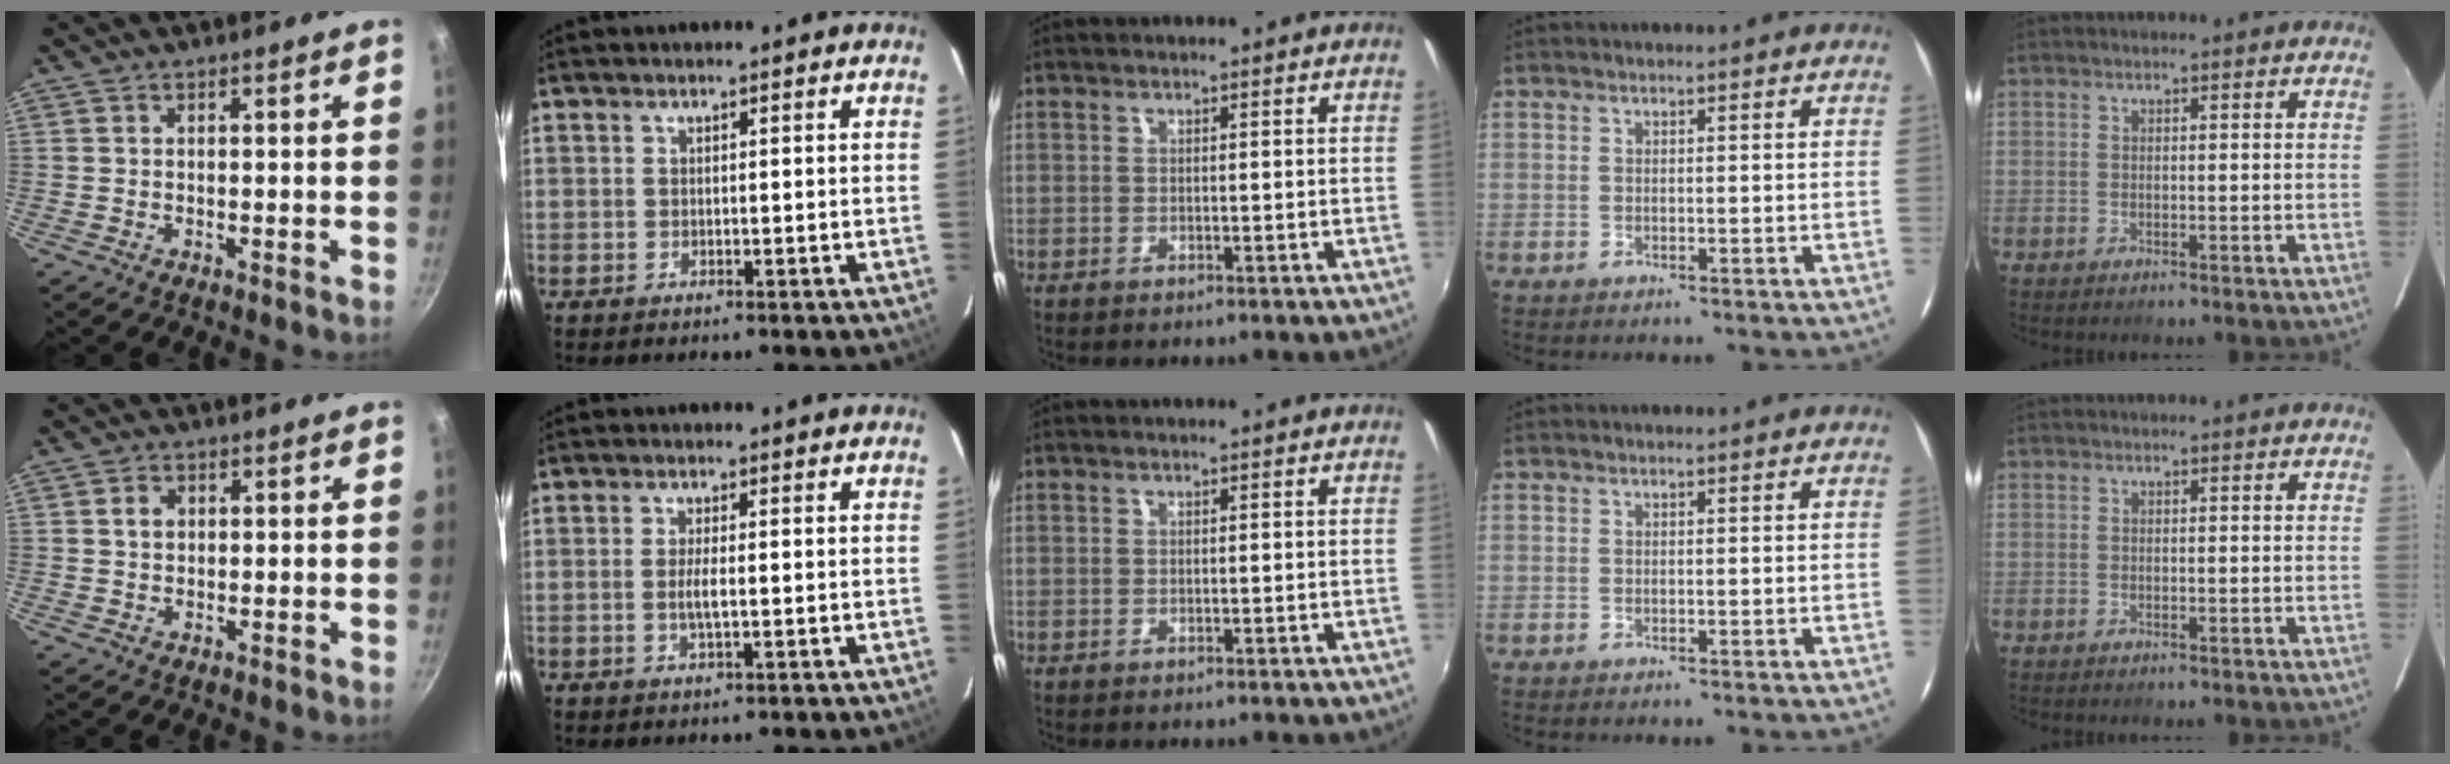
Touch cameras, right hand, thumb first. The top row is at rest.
{"thumb": {"total": 2.5, "force": [0.5, 2.0, 1.4], "torque": [-0.016, 0.005, 0.007]}, "index": {"total": 2.8, "force": [-0.4, 0.4, 2.7], "torque": [-0.052, -0.003, -0.008]}}